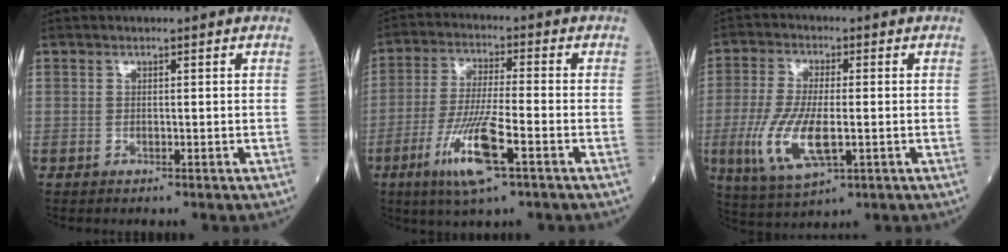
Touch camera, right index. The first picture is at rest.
{"total": 10.6, "force": [-4.7, 0.8, 9.4], "torque": [-0.188, -0.018, -0.088]}
{"total": 10.4, "force": [-2.1, 3.2, 9.7], "torque": [-0.216, -0.015, -0.033]}